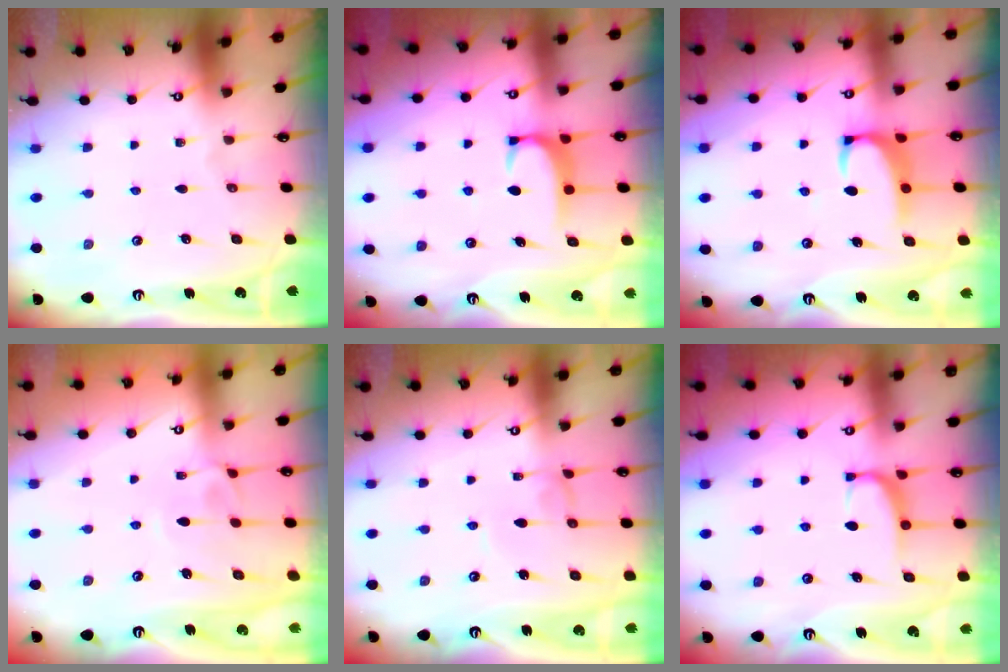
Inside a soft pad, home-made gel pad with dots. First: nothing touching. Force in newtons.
{"total": 1.9, "press": 1.8, "slide": 0.4}
{"total": 2.5, "press": 2.4, "slide": 0.8}
{"total": 1.4, "press": 1.0, "slide": 1.0}
{"total": 0.6, "press": 0.5, "slide": 0.3}
{"total": 2.4, "press": 2.3, "slide": 0.7}